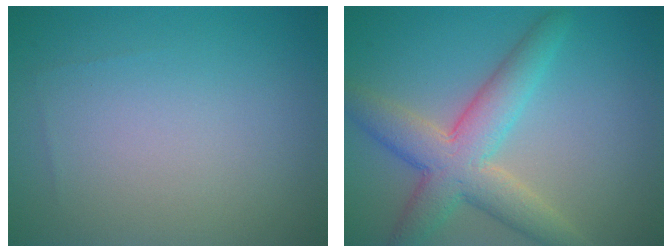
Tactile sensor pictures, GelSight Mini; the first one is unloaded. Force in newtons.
{"total": 6.2, "press": 6.2, "slide": 0.2}